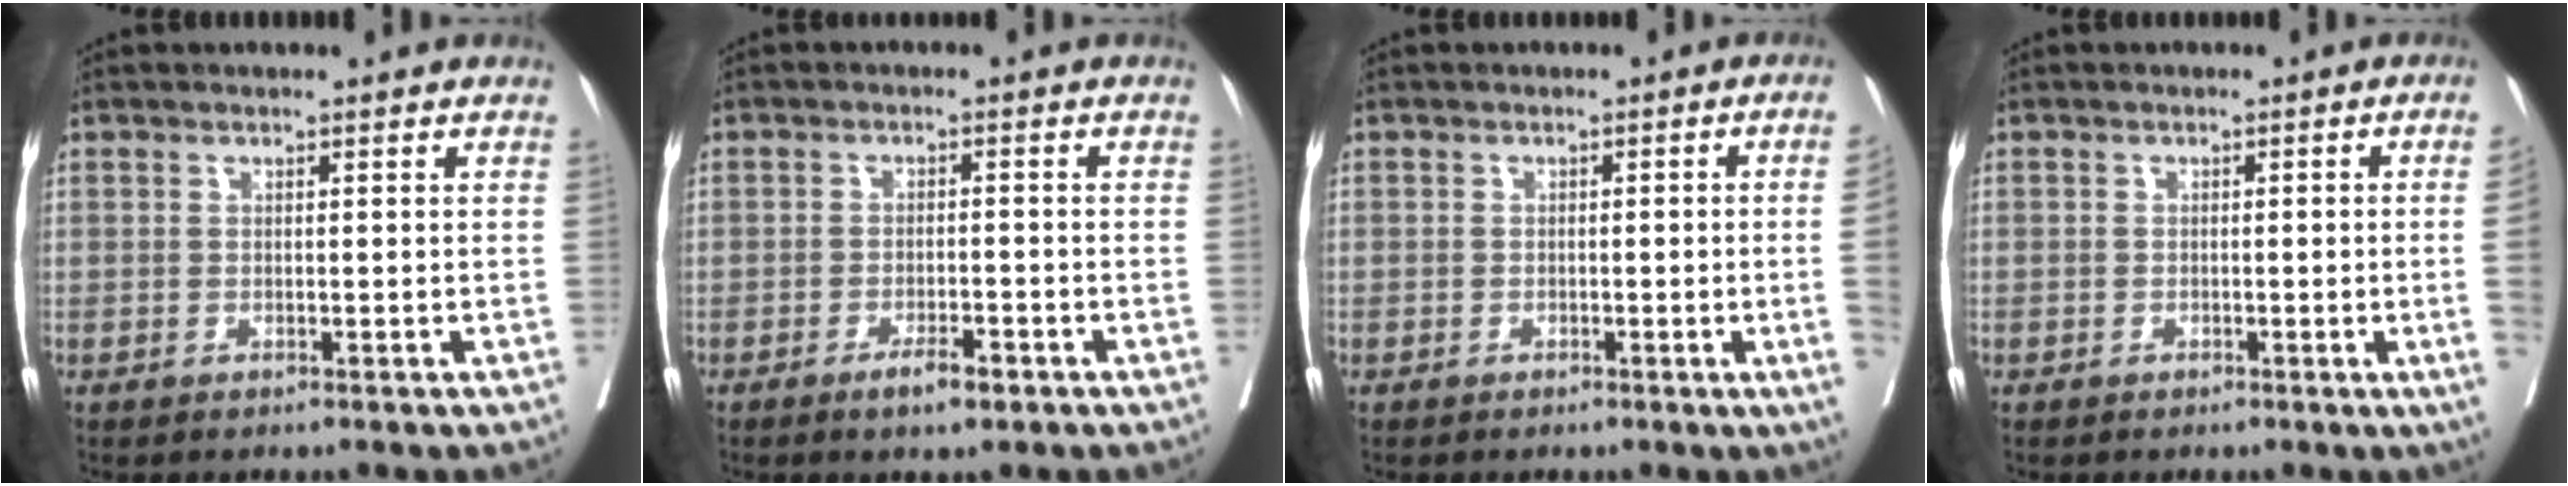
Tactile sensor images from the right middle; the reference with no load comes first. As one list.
[{"total": 3.4, "force": [-2.1, 0.8, 2.5], "torque": [-0.041, 0.001, -0.032]}, {"total": 4.8, "force": [-0.8, -1.1, 4.6], "torque": [-0.059, -0.003, -0.007]}, {"total": 2.7, "force": [-0.5, 0.0, 2.7], "torque": [-0.036, 0.002, -0.006]}]